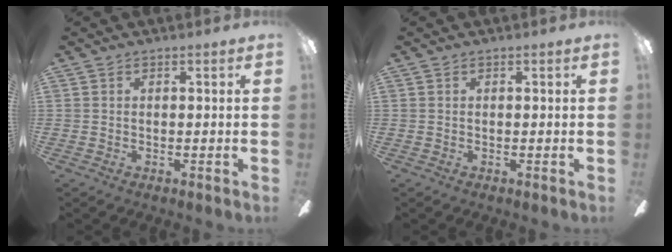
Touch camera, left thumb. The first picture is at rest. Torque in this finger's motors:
{"motor_torque": [-0.06, -0.02, -0.07, 0.05, 0.00]}